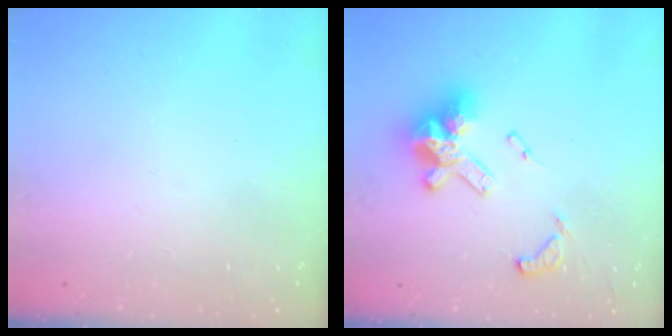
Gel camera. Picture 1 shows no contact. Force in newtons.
{"total": 14.3, "press": 14.2, "slide": 1.6}